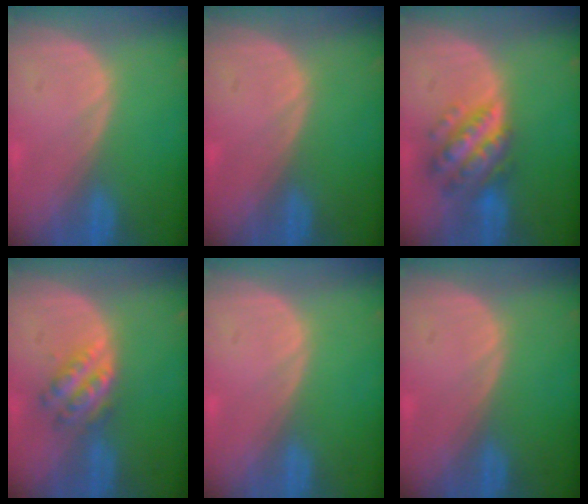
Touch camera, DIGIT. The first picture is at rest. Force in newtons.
{"total": 0.0}
{"total": 7.4, "press": 7.4, "slide": 0.5}
{"total": 5.1, "press": 4.8, "slide": 1.8}
{"total": 0.0}
{"total": 0.0}